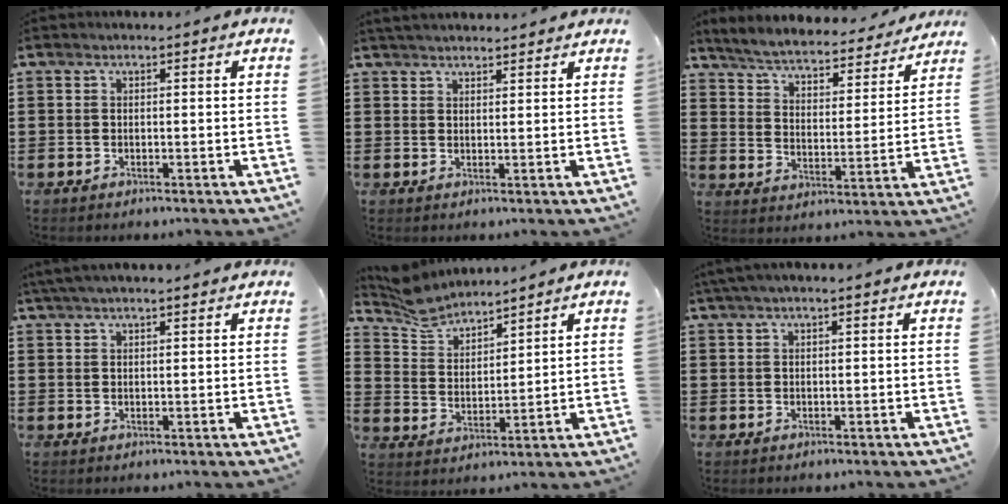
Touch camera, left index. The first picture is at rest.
{"total": 2.3, "force": [2.3, 0.2, 0.3], "torque": [-0.011, 0.000, 0.044]}
{"total": 4.6, "force": [4.6, -0.2, 0.7], "torque": [-0.038, -0.038, 0.073]}
{"total": 2.2, "force": [1.9, 0.1, 1.1], "torque": [-0.024, 0.003, 0.035]}
{"total": 5.2, "force": [4.9, 1.2, 1.1], "torque": [-0.044, -0.014, 0.089]}
{"total": 1.7, "force": [1.1, 0.0, 1.3], "torque": [-0.026, 0.002, 0.020]}